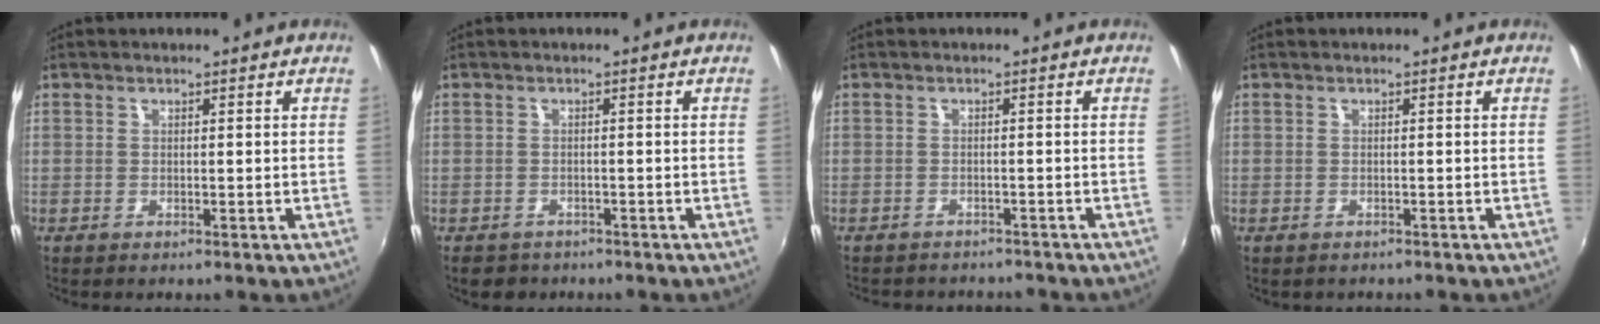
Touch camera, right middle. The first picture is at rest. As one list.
[{"total": 3.2, "force": [-2.3, 2.1, 0.8], "torque": [-0.023, -0.009, -0.035]}, {"total": 5.8, "force": [-5.3, 1.8, 1.5], "torque": [-0.042, -0.015, -0.075]}, {"total": 0.8, "force": [-0.6, 0.4, 0.1], "torque": [-0.007, -0.002, -0.008]}]